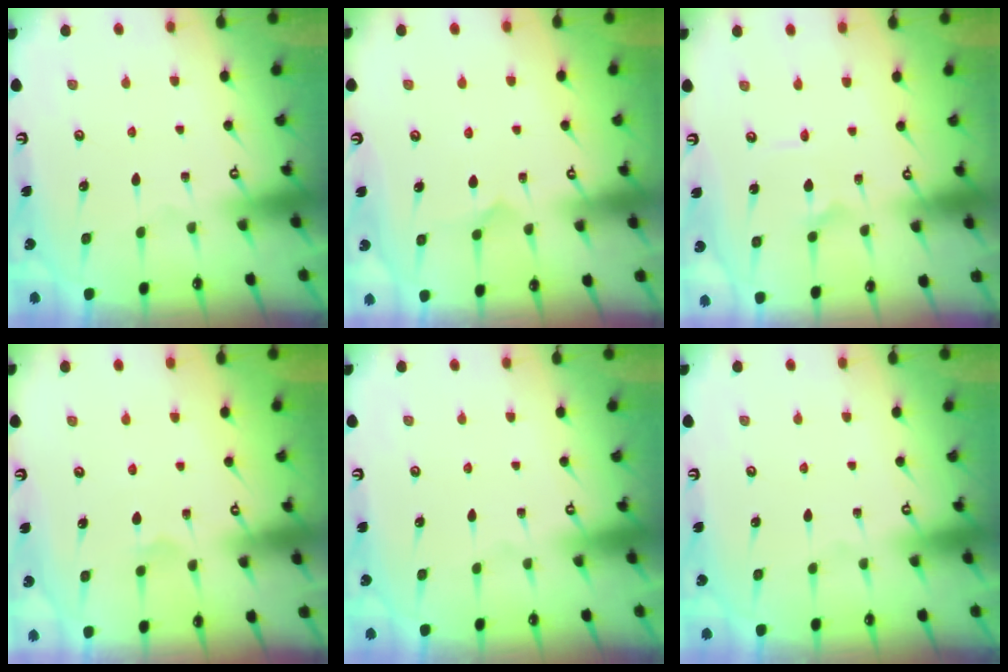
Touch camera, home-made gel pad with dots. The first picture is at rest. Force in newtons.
{"total": 4.9, "press": 4.9, "slide": 0.5}
{"total": 1.6, "press": 1.6, "slide": 0.1}
{"total": 3.9, "press": 3.9, "slide": 0.4}
{"total": 0.0}
{"total": 0.0}